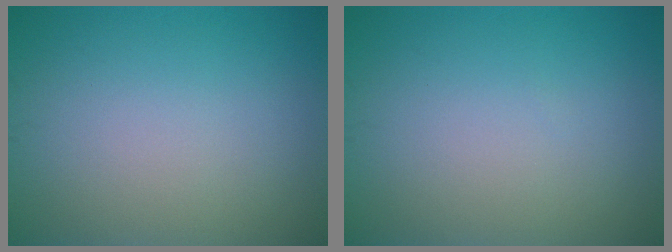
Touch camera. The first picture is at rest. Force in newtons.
{"total": 0.0}